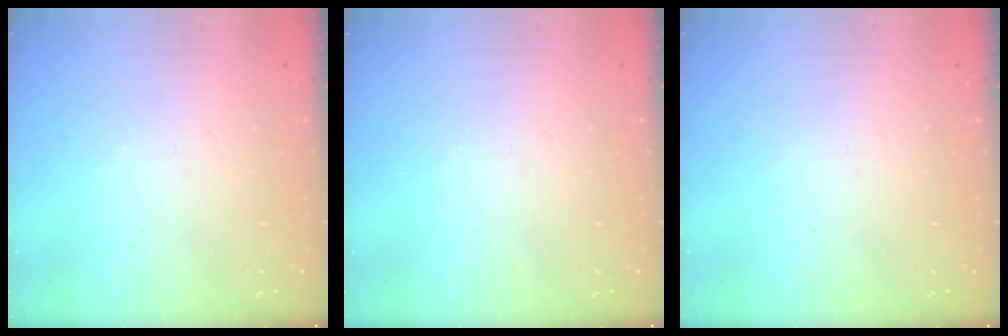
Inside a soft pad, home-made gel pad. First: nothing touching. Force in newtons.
{"total": 0.0}
{"total": 0.0}